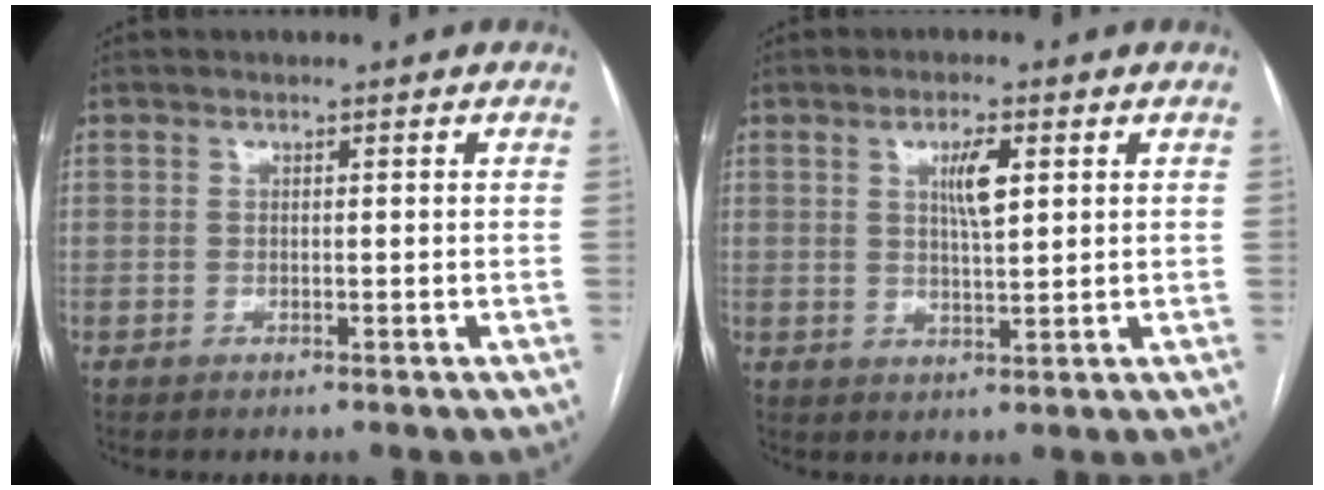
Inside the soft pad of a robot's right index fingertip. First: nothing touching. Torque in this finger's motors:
{"motor_torque": [0.24, -0.04, 0.11, 0.06]}